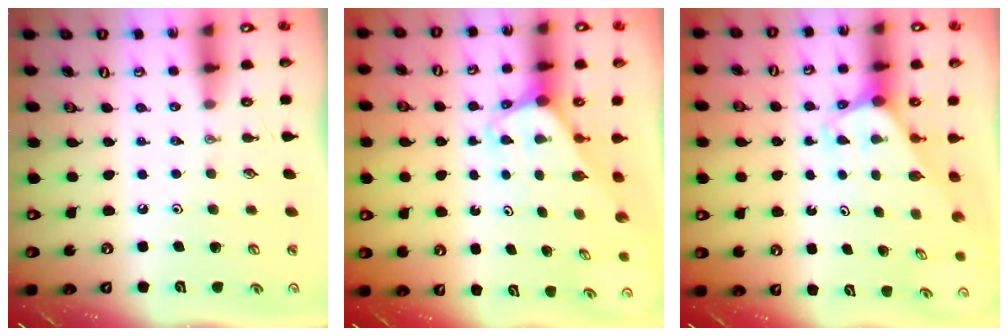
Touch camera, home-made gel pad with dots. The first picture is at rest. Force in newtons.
{"total": 2.1, "press": 2.1, "slide": 0.1}
{"total": 2.2, "press": 2.2, "slide": 0.2}